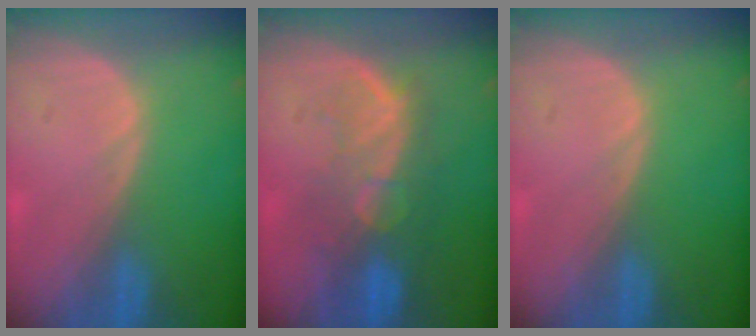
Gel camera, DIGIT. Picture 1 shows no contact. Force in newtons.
{"total": 10.0, "press": 8.5, "slide": 5.3}
{"total": 0.0}